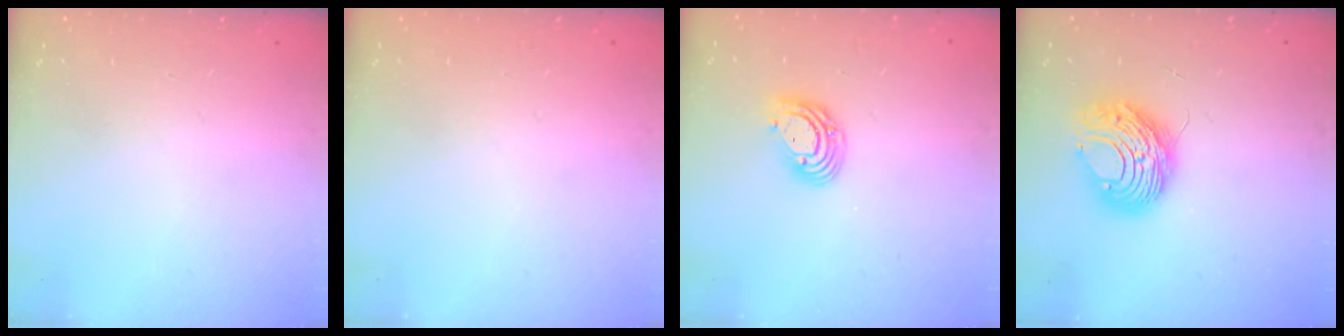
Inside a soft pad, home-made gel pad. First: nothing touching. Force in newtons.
{"total": 0.0}
{"total": 9.2, "press": 9.0, "slide": 1.5}
{"total": 9.7, "press": 9.7, "slide": 1.2}